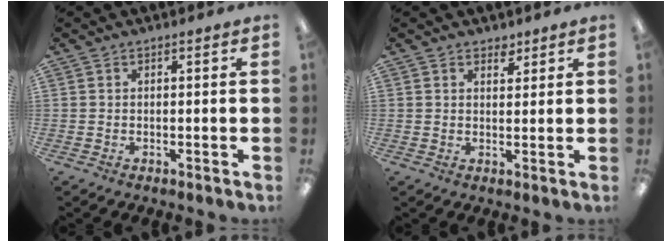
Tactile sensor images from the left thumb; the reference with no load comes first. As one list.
[{"total": 2.7, "force": [2.1, 1.6, 0.7], "torque": [0.008, -0.011, 0.034]}]